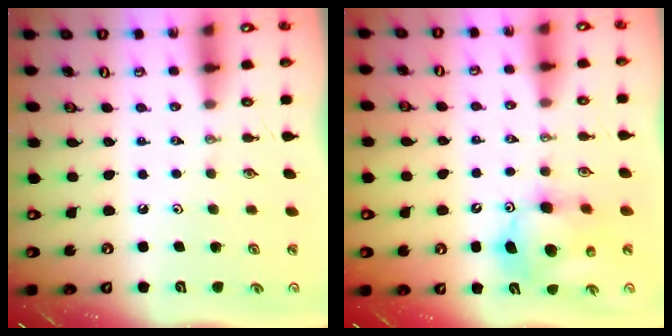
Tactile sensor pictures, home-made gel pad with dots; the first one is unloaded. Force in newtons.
{"total": 11.8, "press": 11.6, "slide": 2.1}